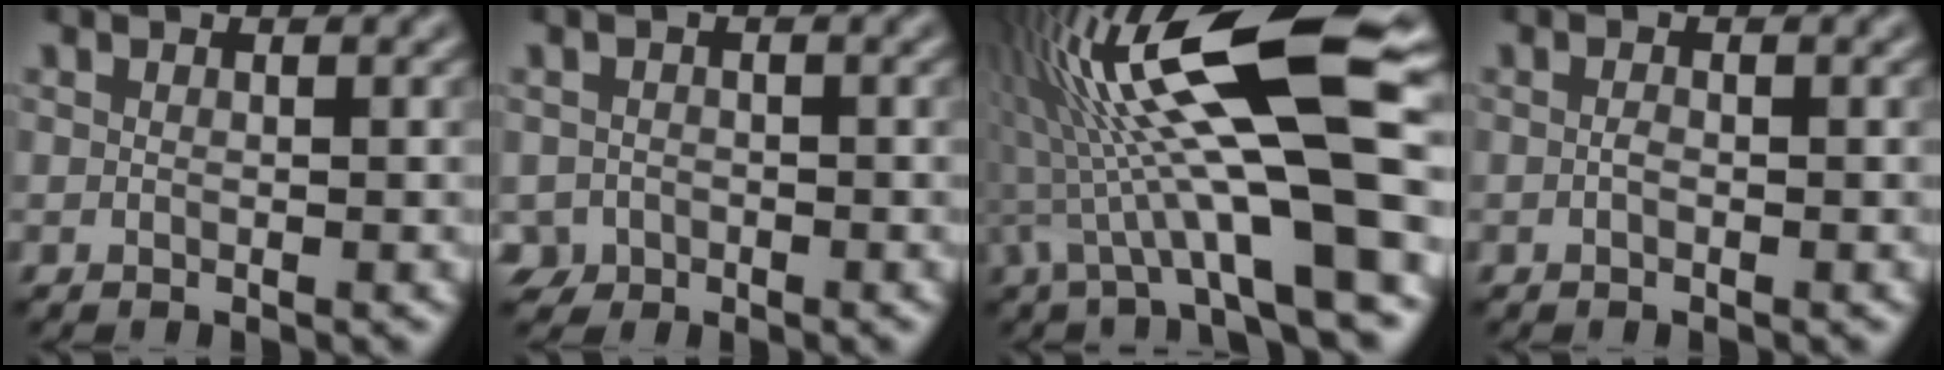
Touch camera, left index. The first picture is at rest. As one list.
[{"total": 2.2, "force": [-1.4, 1.7, 0.2], "torque": [0.002, 0.000, -0.028]}, {"total": 13.9, "force": [-0.2, 2.0, 13.8], "torque": [-0.240, 0.035, 0.002]}, {"total": 0.6, "force": [-0.3, 0.2, 0.5], "torque": [-0.012, 0.000, -0.006]}]